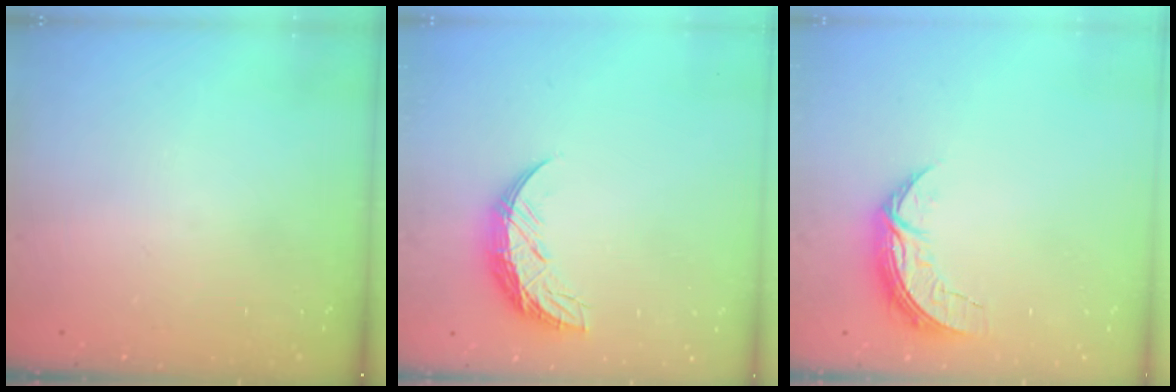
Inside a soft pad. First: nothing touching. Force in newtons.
{"total": 10.0, "press": 10.0, "slide": 0.6}
{"total": 7.2, "press": 7.1, "slide": 0.5}